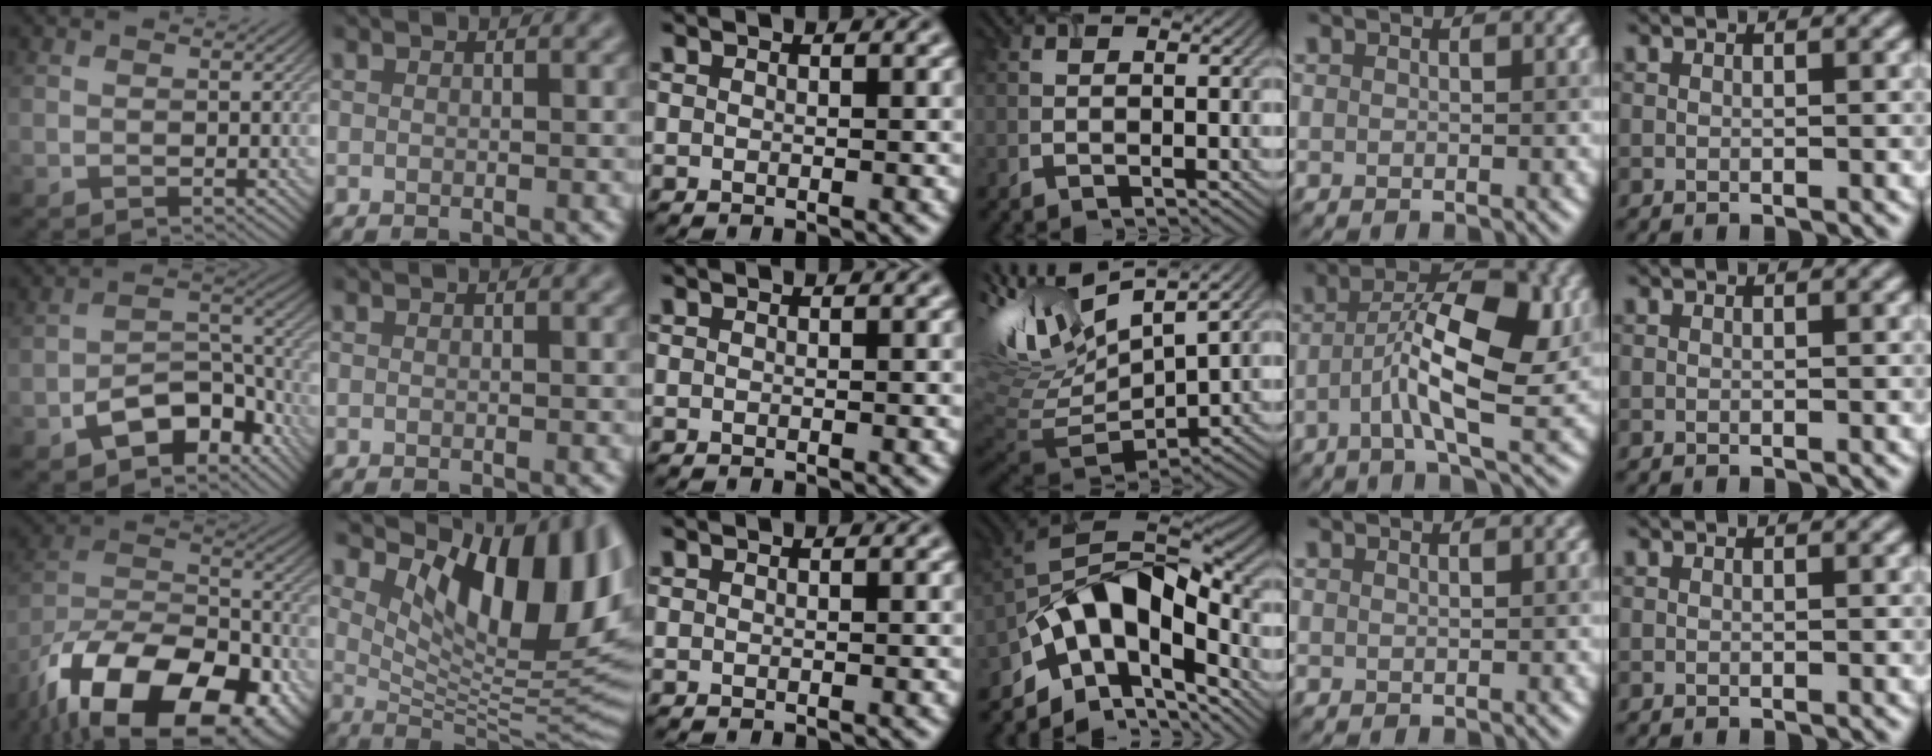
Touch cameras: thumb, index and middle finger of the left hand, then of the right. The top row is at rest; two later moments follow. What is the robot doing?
{"motion": "open", "object": "airpods case & airpods"}